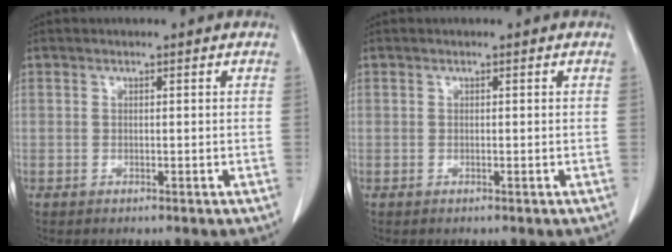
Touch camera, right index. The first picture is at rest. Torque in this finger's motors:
{"motor_torque": [-0.04, 0.08, 0.01, -0.01]}